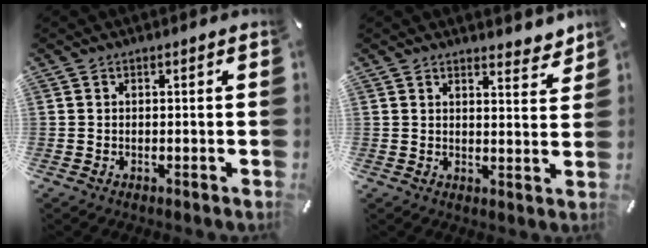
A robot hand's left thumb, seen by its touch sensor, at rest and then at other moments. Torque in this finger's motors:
{"motor_torque": [0.02, -0.04, 0.08, 0.10, -0.04]}